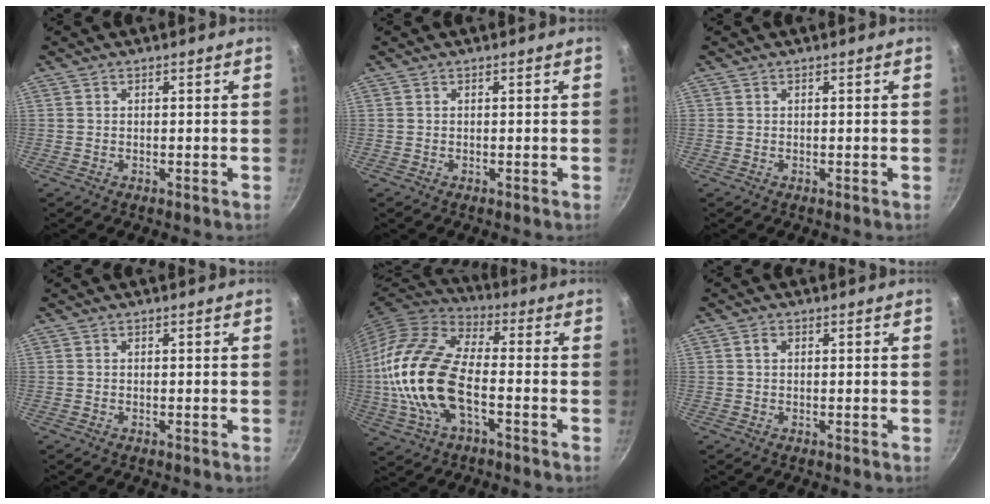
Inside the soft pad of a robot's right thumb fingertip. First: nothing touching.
{"total": 0.0}
{"total": 0.0}
{"total": 0.0}
{"total": 19.2, "force": [-3.3, 9.6, 16.2], "torque": [-0.319, 0.027, -0.075]}
{"total": 1.4, "force": [0.4, 1.0, 0.8], "torque": [-0.012, 0.004, 0.005]}